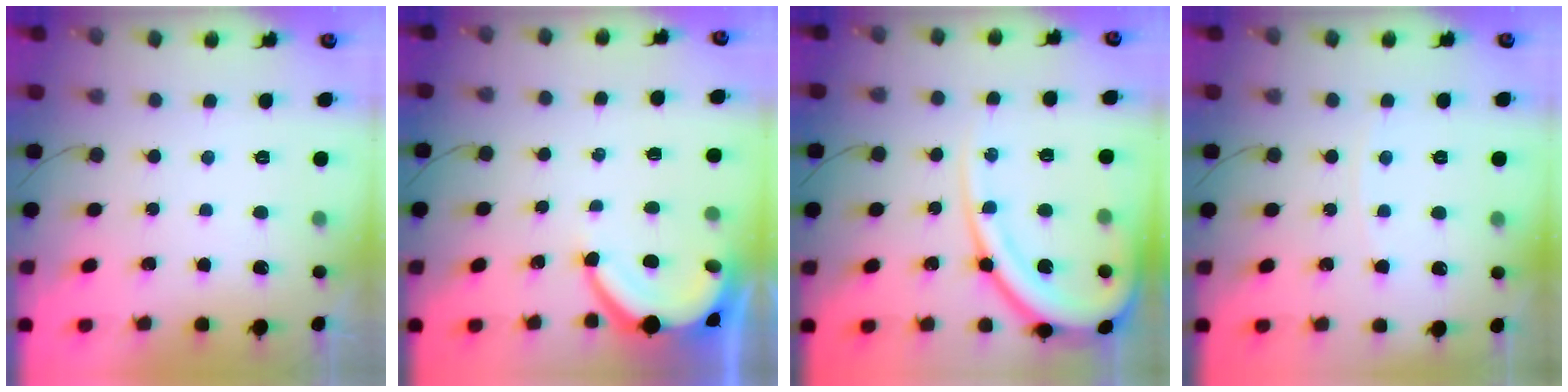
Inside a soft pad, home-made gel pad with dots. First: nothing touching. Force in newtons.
{"total": 6.4, "press": 6.4, "slide": 0.6}
{"total": 15.0, "press": 14.8, "slide": 1.9}
{"total": 2.7, "press": 2.7, "slide": 0.5}